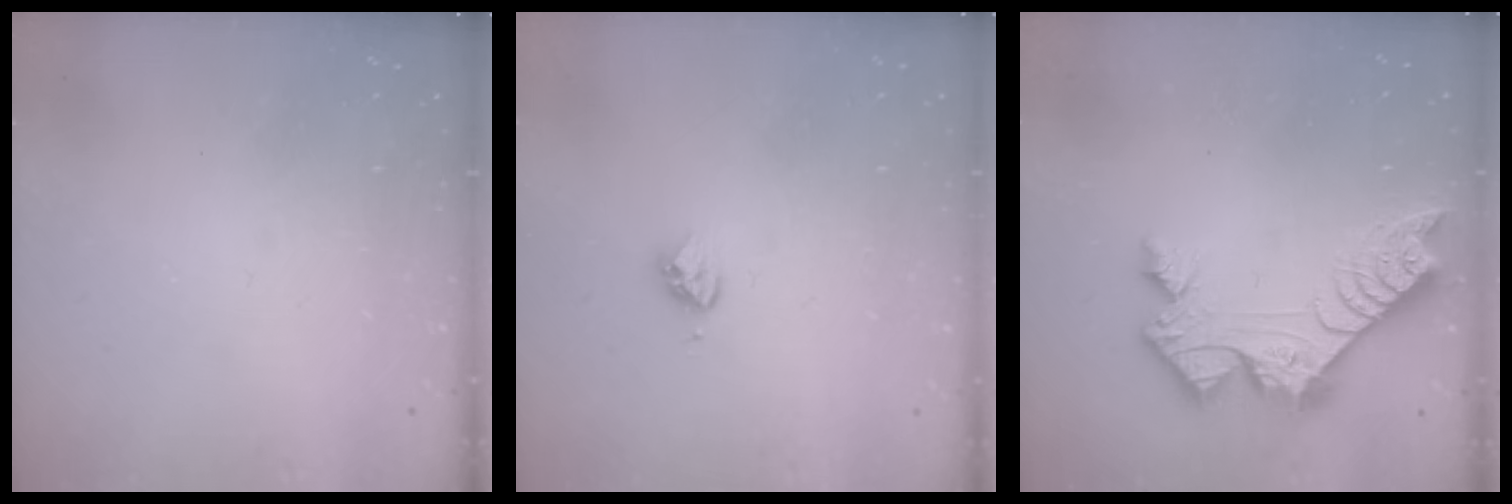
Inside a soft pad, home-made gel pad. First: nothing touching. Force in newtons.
{"total": 3.6, "press": 3.5, "slide": 0.7}
{"total": 11.8, "press": 11.7, "slide": 0.8}